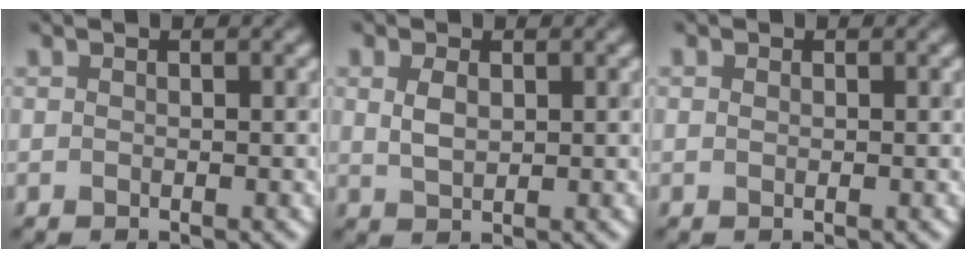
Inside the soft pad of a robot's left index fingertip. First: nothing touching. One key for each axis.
{"total": 0.7, "fx": 0.0, "fy": 0.5, "fz": 0.4, "tx": -0.020, "ty": 0.001, "tz": 0.016}
{"total": 0.5, "fx": -0.3, "fy": 0.0, "fz": -0.4, "tx": 0.006, "ty": -0.005, "tz": 0.005}